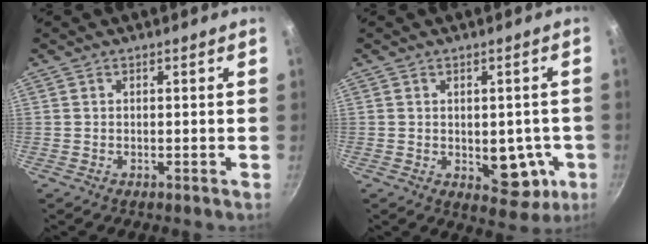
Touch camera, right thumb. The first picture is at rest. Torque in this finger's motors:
{"motor_torque": [0.92, 0.82, 0.98, -0.38, 0.12]}